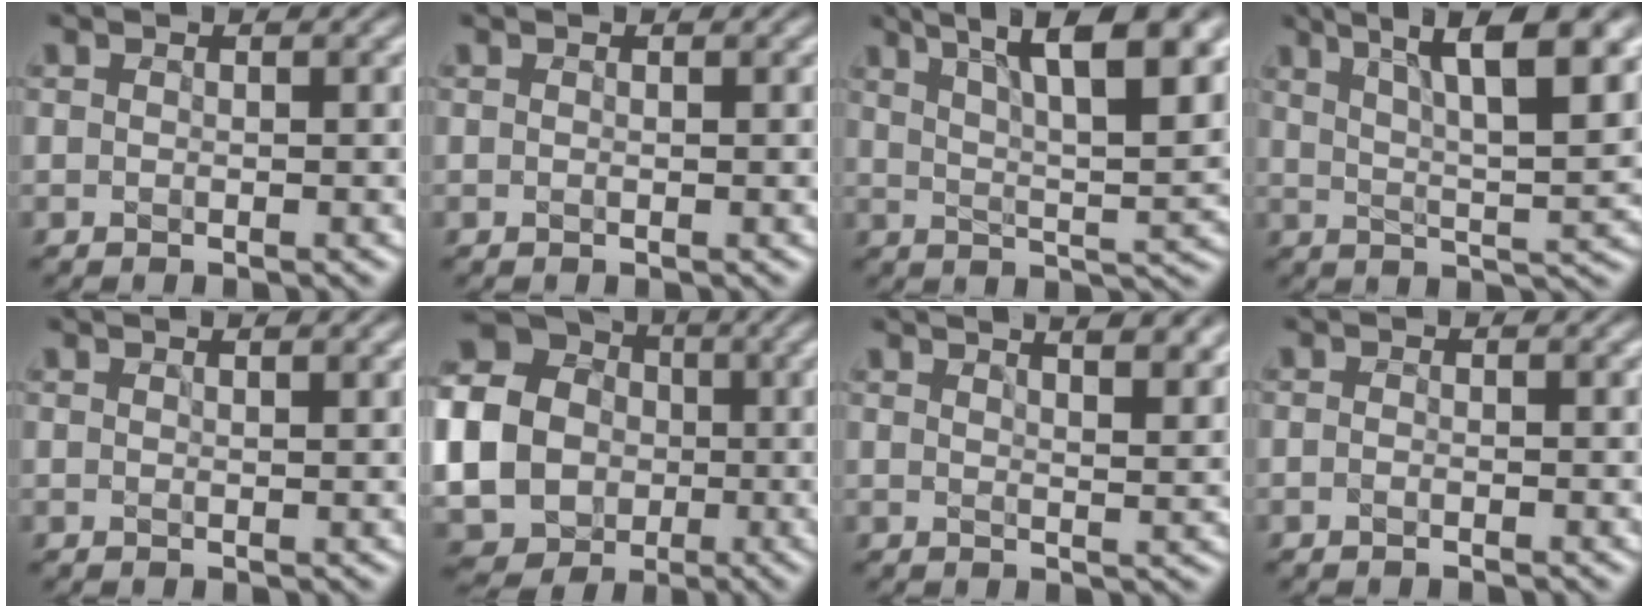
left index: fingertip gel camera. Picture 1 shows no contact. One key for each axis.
{"total": 0.0}
{"total": 11.8, "fx": 7.1, "fy": 3.2, "fz": 8.8, "tx": -0.102, "ty": 0.032, "tz": 0.082}
{"total": 10.1, "fx": 6.0, "fy": 2.3, "fz": 7.8, "tx": -0.095, "ty": 0.023, "tz": 0.079}
{"total": 0.9, "fx": 0.9, "fy": -0.1, "fz": 0.3, "tx": -0.001, "ty": 0.003, "tz": 0.008}
{"total": 20.3, "fx": -1.2, "fy": 19.0, "fz": 7.0, "tx": -0.194, "ty": -0.001, "tz": -0.077}
{"total": 8.2, "fx": 6.0, "fy": 3.0, "fz": 4.7, "tx": -0.015, "ty": 0.041, "tz": 0.044}
{"total": 0.6, "fx": -0.5, "fy": 0.1, "fz": 0.3, "tx": -0.003, "ty": 0.000, "tz": -0.009}